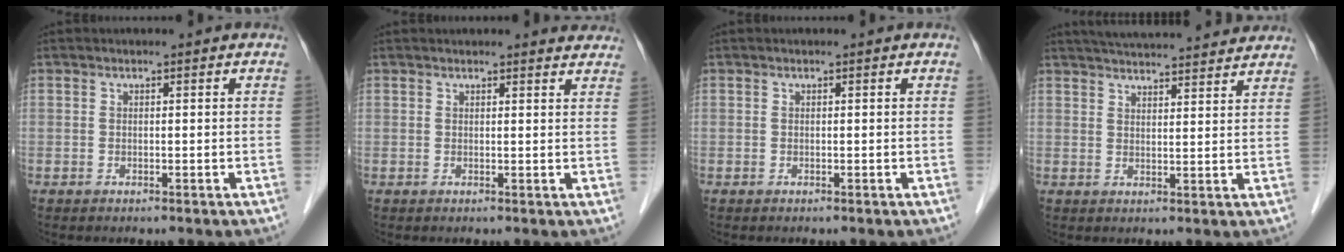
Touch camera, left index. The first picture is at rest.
{"total": 5.8, "force": [5.6, 1.0, 1.1], "torque": [0.002, 0.002, 0.043]}
{"total": 0.0}
{"total": 17.1, "force": [15.7, 2.0, 6.3], "torque": [-0.095, 0.034, 0.212]}